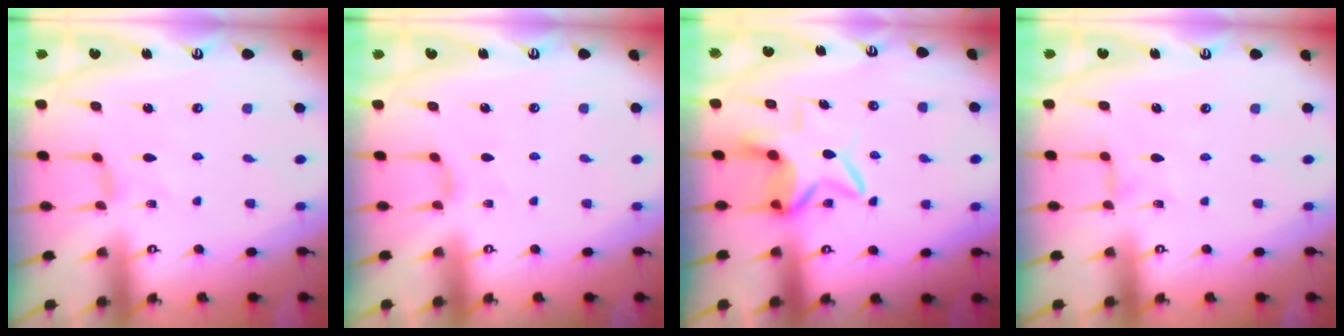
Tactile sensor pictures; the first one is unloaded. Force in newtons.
{"total": 4.0, "press": 3.9, "slide": 0.7}
{"total": 7.9, "press": 7.7, "slide": 1.9}
{"total": 0.7, "press": 0.7, "slide": 0.0}